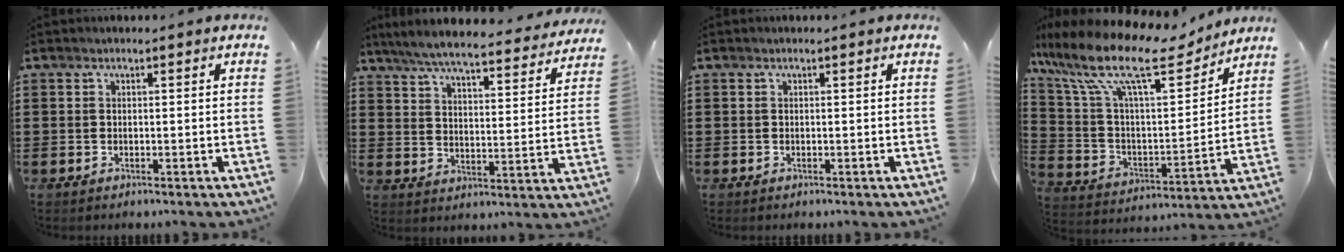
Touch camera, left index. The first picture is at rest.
{"total": 6.6, "force": [6.1, 0.0, 2.4], "torque": [-0.073, -0.042, 0.104]}
{"total": 0.0}
{"total": 14.9, "force": [10.7, 3.7, 9.8], "torque": [-0.230, -0.054, 0.178]}